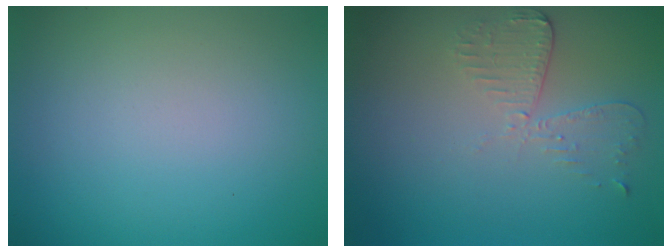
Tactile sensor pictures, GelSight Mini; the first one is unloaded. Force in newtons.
{"total": 2.7, "press": 2.4, "slide": 1.2}